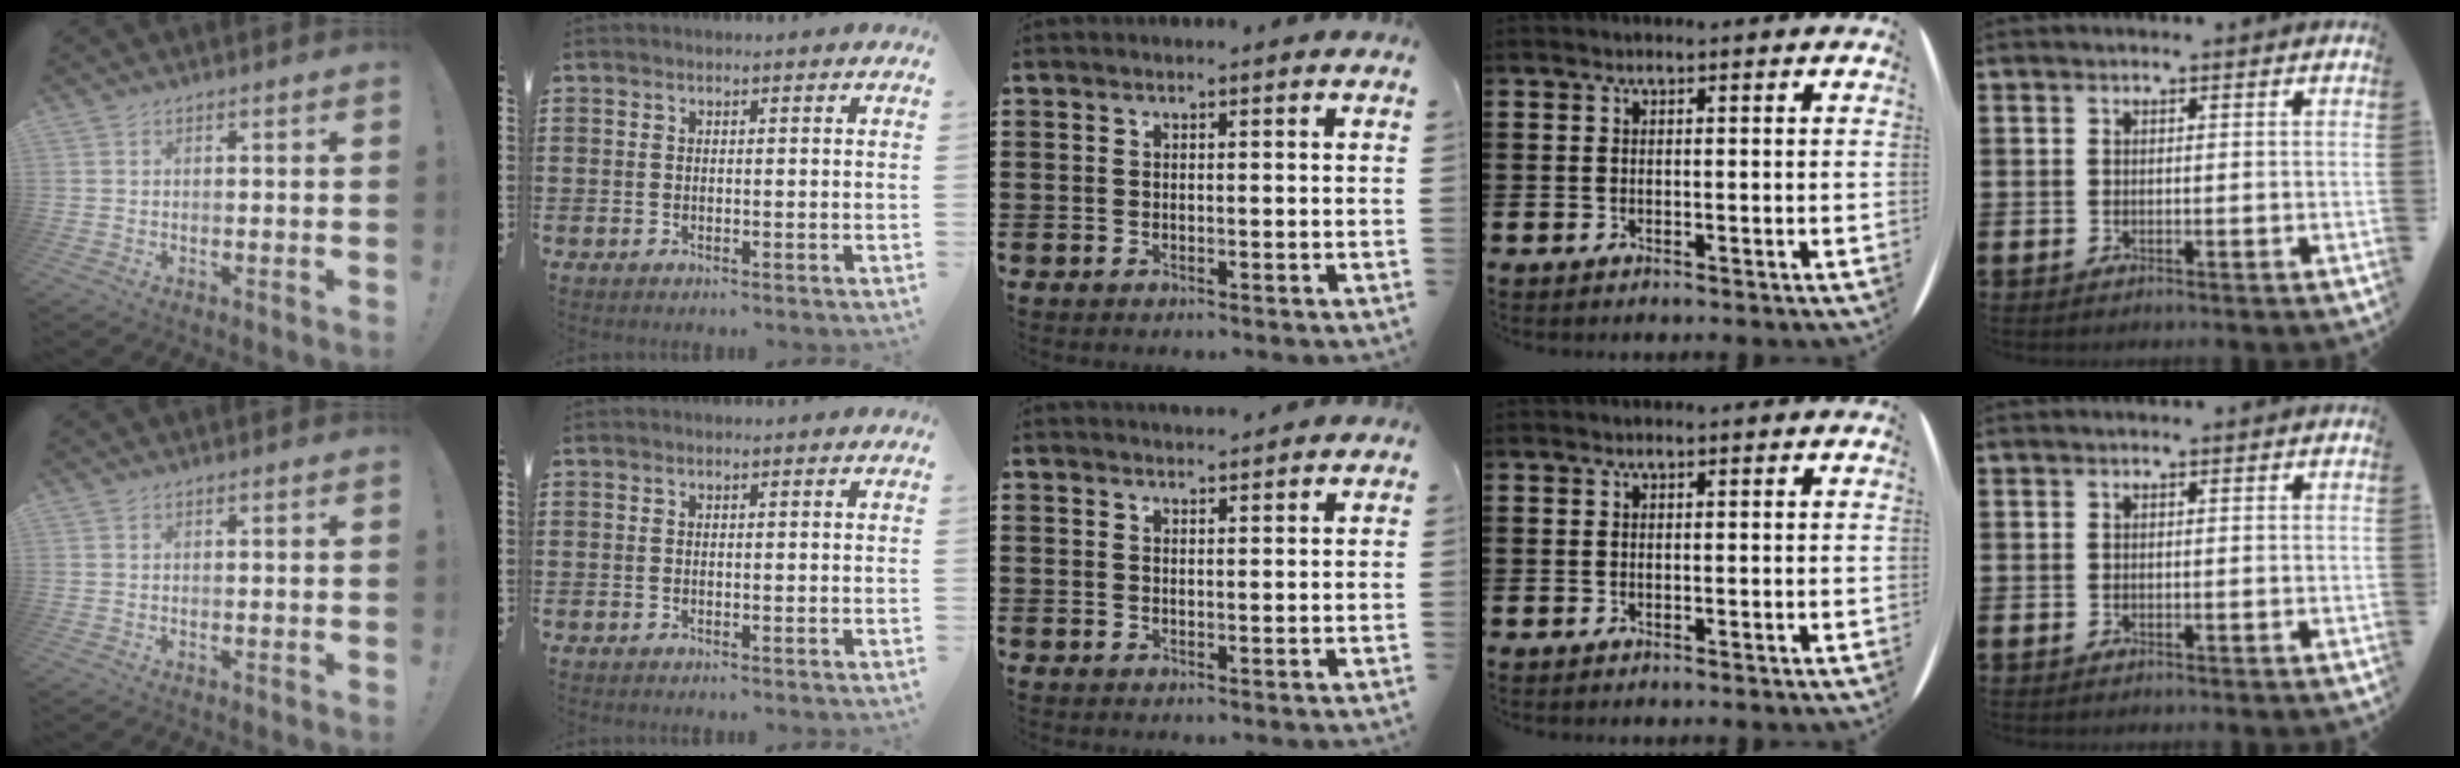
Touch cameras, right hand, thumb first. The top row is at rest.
{"middle": {"total": 1.5, "force": [1.5, 0.1, 0.0], "torque": [-0.004, -0.001, 0.029]}}